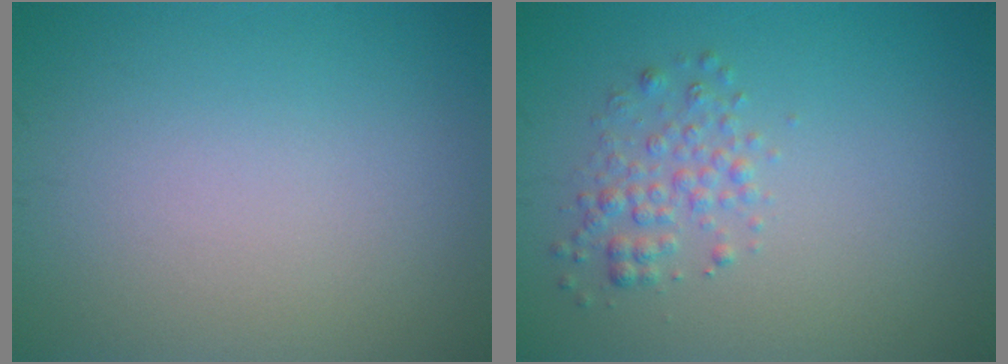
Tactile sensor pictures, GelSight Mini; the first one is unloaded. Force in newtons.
{"total": 2.0, "press": 2.0, "slide": 0.1}